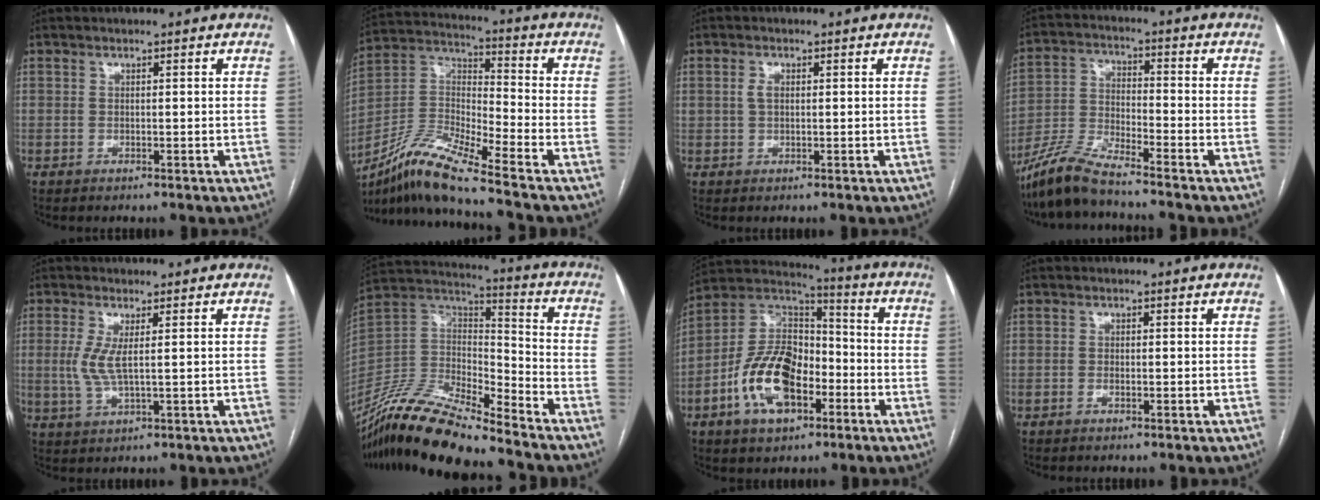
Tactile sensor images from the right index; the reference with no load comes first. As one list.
[{"total": 13.0, "force": [-10.6, -0.4, 7.4], "torque": [-0.157, 0.002, -0.202]}, {"total": 2.0, "force": [0.4, 1.2, 1.5], "torque": [-0.034, 0.007, 0.009]}, {"total": 9.1, "force": [-7.8, 0.6, 4.5], "torque": [-0.099, -0.015, -0.157]}, {"total": 4.3, "force": [0.6, 0.8, 4.2], "torque": [-0.102, -0.005, 0.015]}, {"total": 19.2, "force": [-16.5, 2.6, 9.5], "torque": [-0.195, 0.001, -0.314]}, {"total": 15.8, "force": [-5.7, 8.6, 11.9], "torque": [-0.245, 0.018, -0.099]}, {"total": 0.9, "force": [-0.4, 0.4, 0.7], "torque": [-0.015, -0.004, -0.006]}]